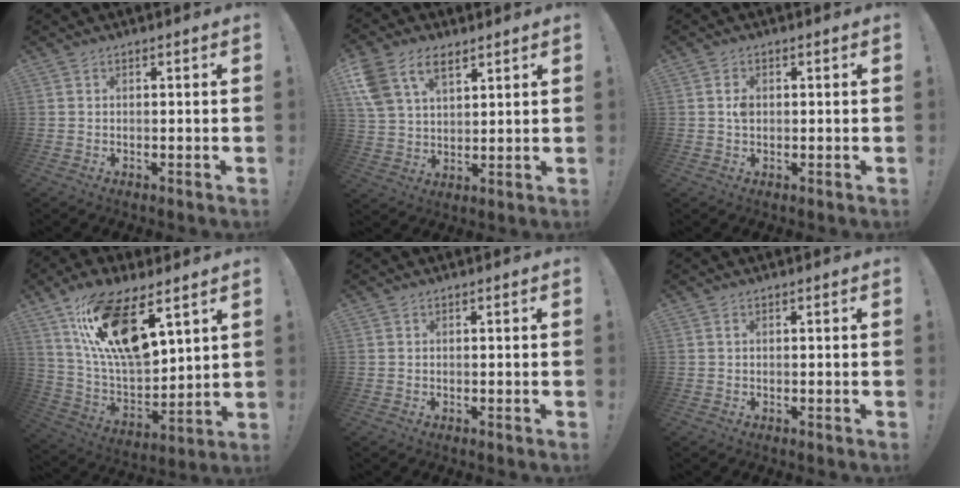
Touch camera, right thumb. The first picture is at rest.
{"total": 11.4, "force": [6.5, 7.0, 6.2], "torque": [-0.125, -0.017, 0.127]}
{"total": 2.1, "force": [0.1, 1.5, 1.5], "torque": [-0.021, 0.001, -0.001]}
{"total": 19.4, "force": [11.0, 8.0, 13.8], "torque": [-0.265, -0.060, 0.192]}
{"total": 0.0}
{"total": 0.5, "force": [0.1, 0.1, 0.5], "torque": [-0.016, 0.003, 0.002]}